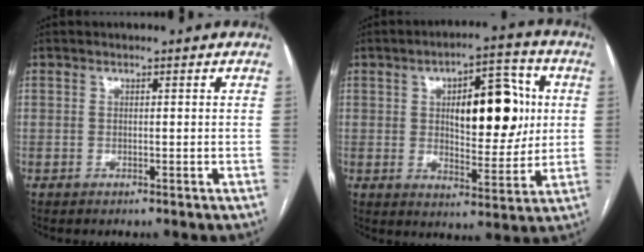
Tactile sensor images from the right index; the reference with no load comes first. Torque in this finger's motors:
{"motor_torque": [1.47, 0.27, 0.33, 0.12]}